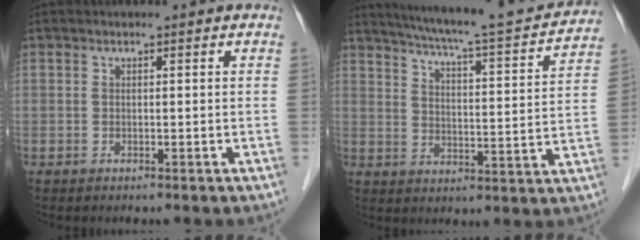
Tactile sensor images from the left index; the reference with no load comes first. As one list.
[{"total": 19.4, "force": [17.6, 1.2, 8.1], "torque": [-0.127, -0.019, 0.235]}]